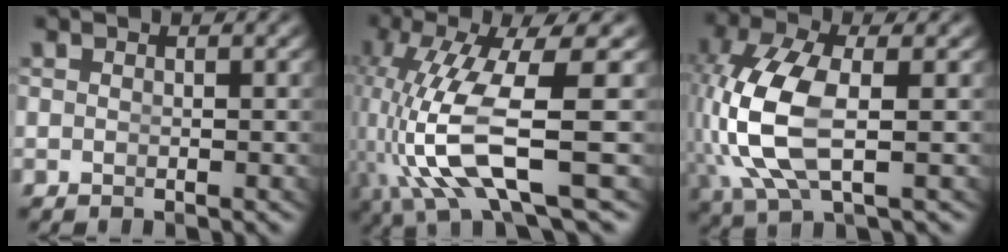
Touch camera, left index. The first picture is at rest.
{"total": 8.9, "force": [-1.5, 2.8, 8.3], "torque": [-0.178, -0.025, -0.007]}
{"total": 6.7, "force": [-0.1, 3.0, 6.0], "torque": [-0.156, -0.023, 0.019]}